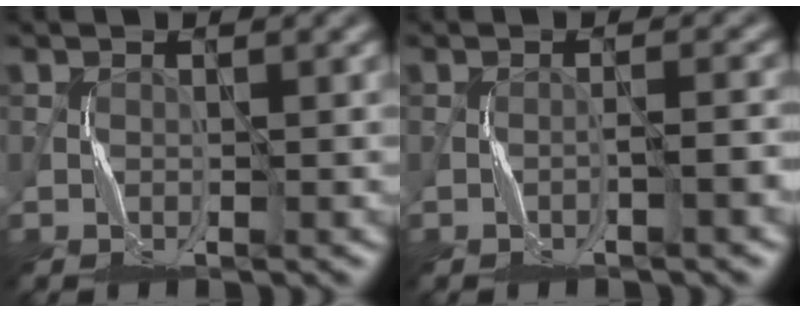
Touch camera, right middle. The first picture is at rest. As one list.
[{"total": 1.7, "force": [-0.8, 0.1, 1.5], "torque": [-0.021, 0.007, -0.015]}]